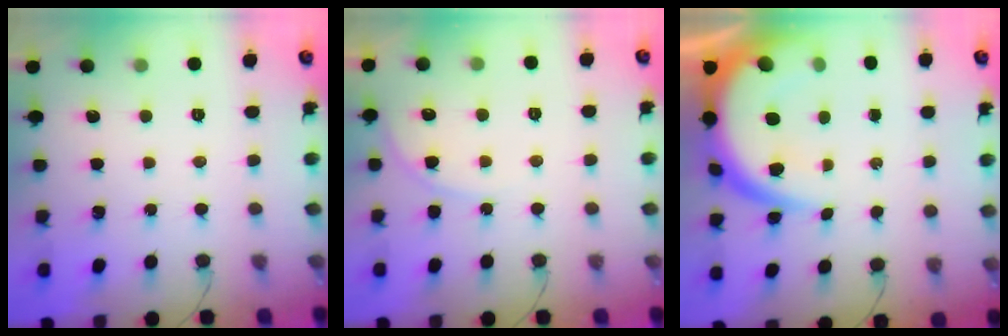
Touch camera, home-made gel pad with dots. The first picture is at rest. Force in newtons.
{"total": 6.5, "press": 6.5, "slide": 0.6}
{"total": 11.6, "press": 11.5, "slide": 1.0}